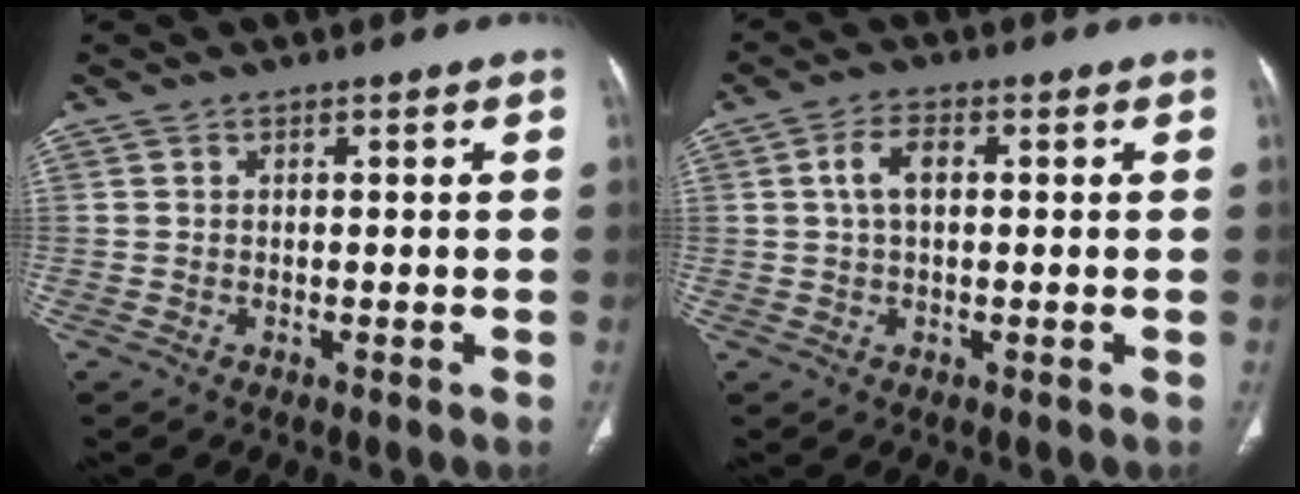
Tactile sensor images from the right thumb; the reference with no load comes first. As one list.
[{"total": 4.2, "force": [0.6, 2.2, 3.5], "torque": [-0.070, 0.009, 0.011]}]